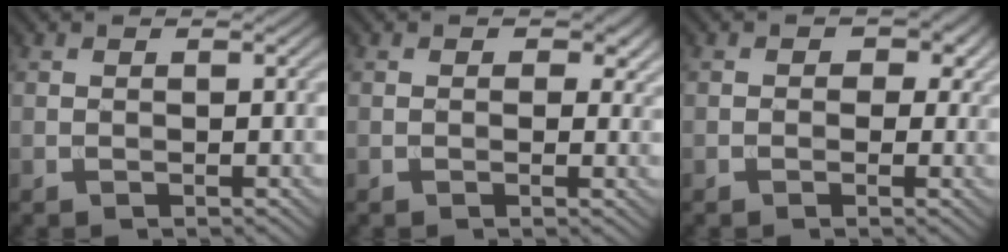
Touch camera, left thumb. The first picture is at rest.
{"total": 2.1, "force": [0.5, 1.5, 1.5], "torque": [-0.024, -0.007, 0.007]}
{"total": 2.9, "force": [0.6, 2.4, 1.5], "torque": [-0.019, 0.002, -0.002]}